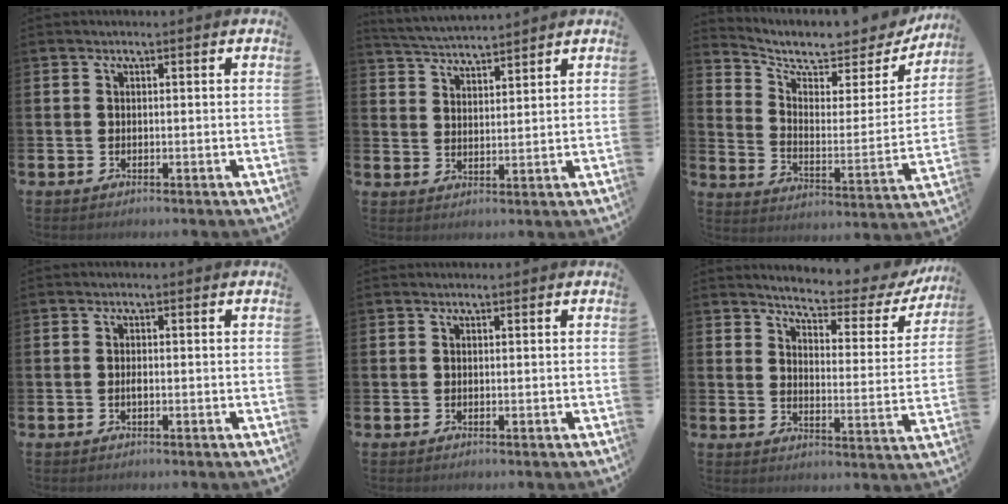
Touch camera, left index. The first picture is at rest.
{"total": 4.0, "force": [4.0, 0.0, 0.0], "torque": [-0.020, -0.025, 0.071]}
{"total": 7.6, "force": [6.8, 2.7, 2.2], "torque": [-0.066, -0.052, 0.113]}
{"total": 0.7, "force": [-0.1, 0.2, 0.7], "torque": [-0.008, -0.003, -0.004]}
{"total": 0.0}
{"total": 4.8, "force": [4.6, 0.8, 1.1], "torque": [-0.041, -0.040, 0.070]}